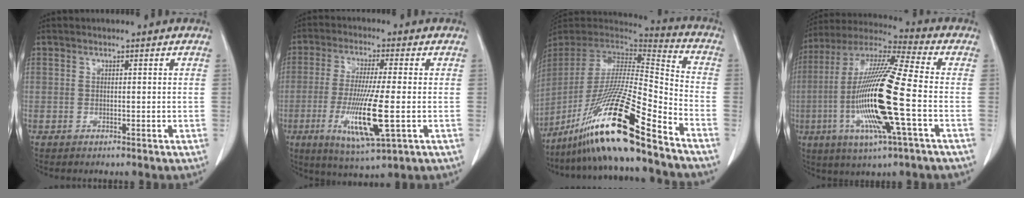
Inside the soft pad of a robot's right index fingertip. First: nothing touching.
{"total": 12.0, "force": [-2.9, 1.0, 11.6], "torque": [-0.228, -0.026, -0.051]}
{"total": 23.2, "force": [-16.3, 0.1, 16.4], "torque": [-0.326, -0.039, -0.301]}
{"total": 19.5, "force": [-4.1, 0.9, 19.0], "torque": [-0.394, -0.013, -0.084]}